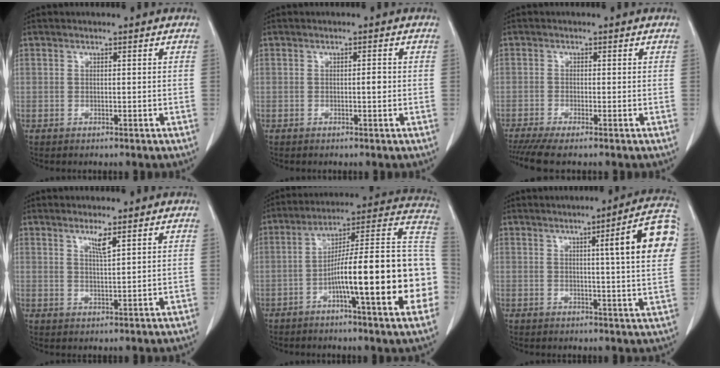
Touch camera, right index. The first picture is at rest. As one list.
[{"total": 1.2, "force": [-0.1, 0.3, 1.1], "torque": [-0.013, 0.002, -0.002]}, {"total": 4.6, "force": [-3.5, 0.1, 3.0], "torque": [-0.049, -0.009, -0.061]}, {"total": 2.5, "force": [1.6, -0.1, 2.0], "torque": [-0.040, -0.006, 0.031]}, {"total": 23.2, "force": [-5.3, 1.8, 22.5], "torque": [-0.242, 0.025, -0.079]}, {"total": 11.2, "force": [2.7, -0.3, 10.9], "torque": [-0.137, 0.007, 0.026]}]